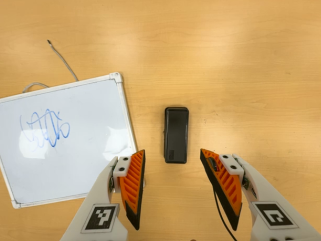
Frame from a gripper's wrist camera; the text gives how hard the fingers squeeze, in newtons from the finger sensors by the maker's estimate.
{"total": 0.0}